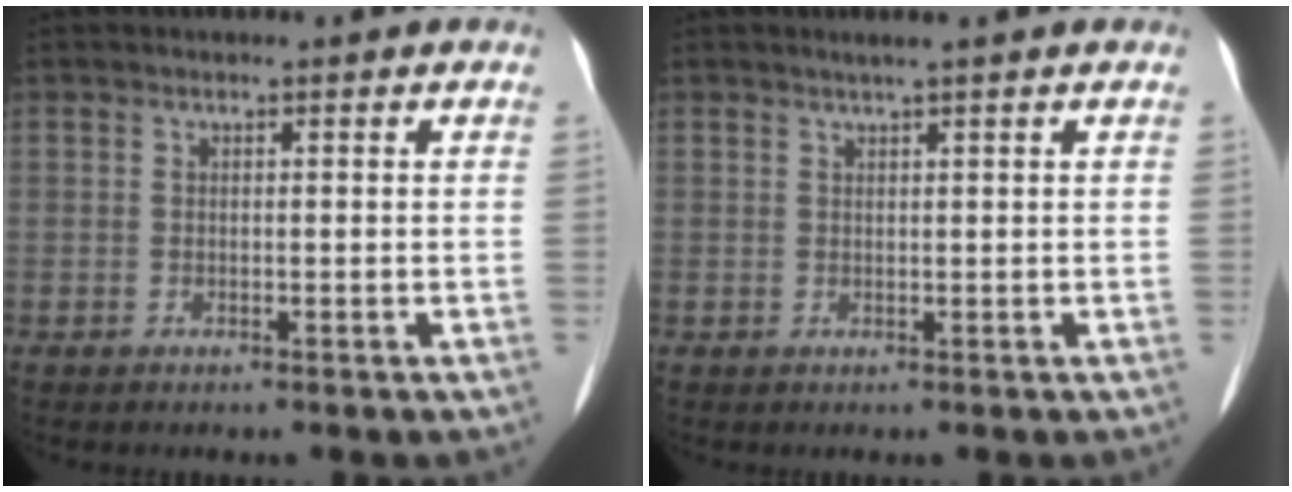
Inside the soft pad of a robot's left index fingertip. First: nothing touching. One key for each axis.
{"total": 1.6, "fx": 1.2, "fy": -0.4, "fz": 1.0, "tx": -0.019, "ty": 0.003, "tz": 0.024}